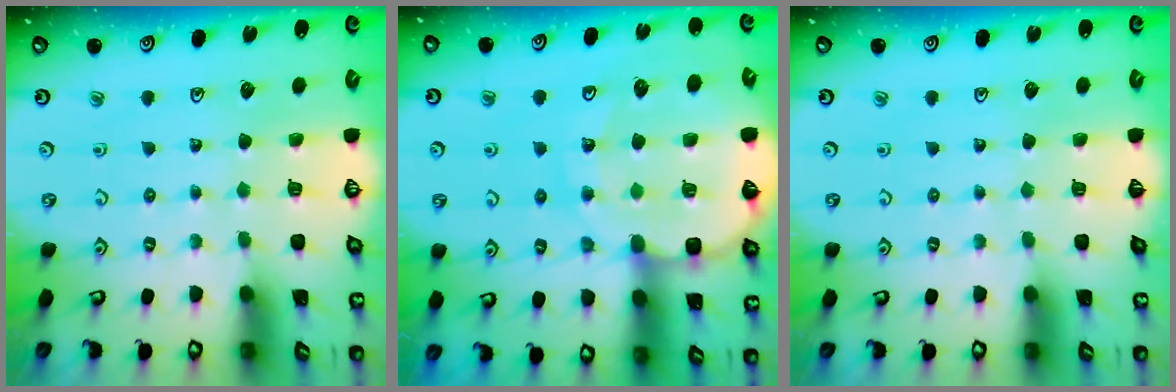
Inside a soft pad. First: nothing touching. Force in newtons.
{"total": 16.0, "press": 15.7, "slide": 3.3}
{"total": 0.0}